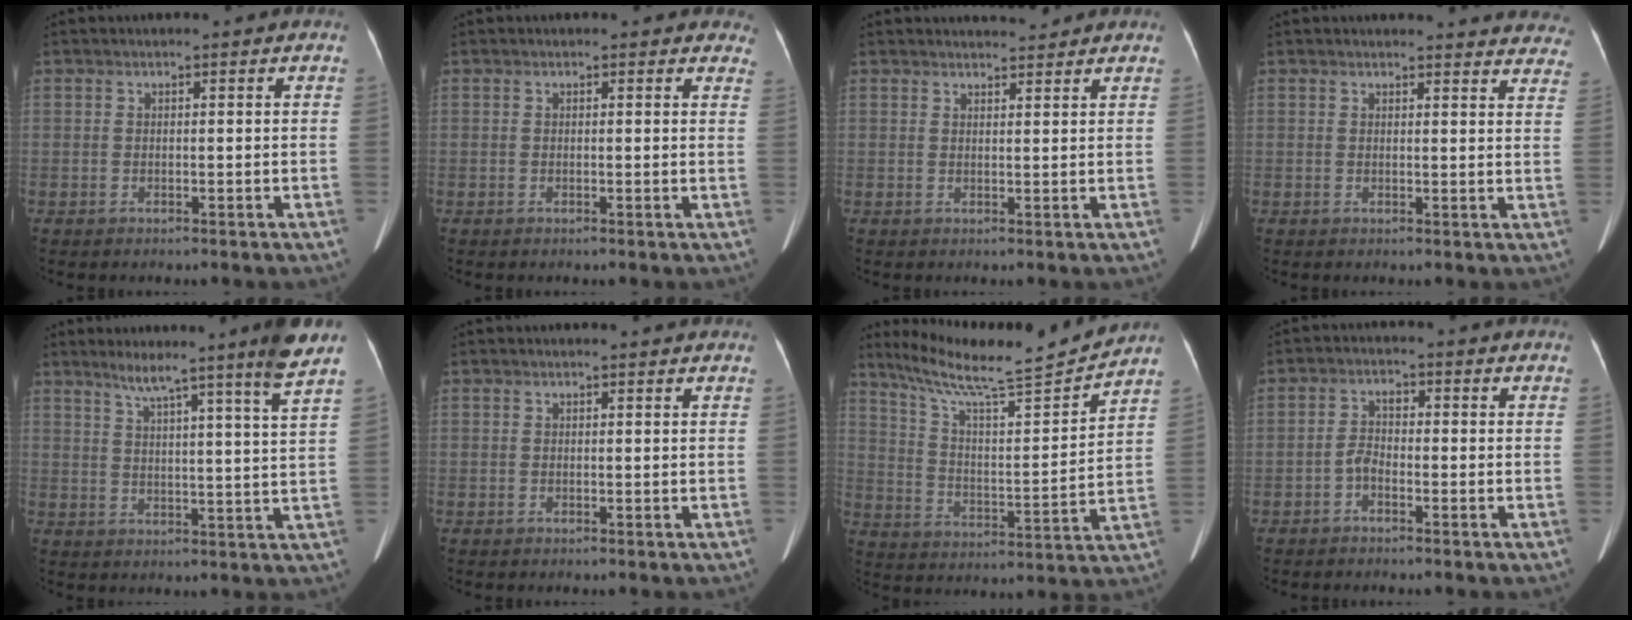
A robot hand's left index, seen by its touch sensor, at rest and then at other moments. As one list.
[{"total": 3.4, "force": [2.9, 1.8, 0.5], "torque": [0.019, -0.008, 0.004]}, {"total": 2.9, "force": [2.8, 0.4, 0.4], "torque": [-0.010, 0.006, 0.040]}, {"total": 16.6, "force": [16.0, 3.4, 2.8], "torque": [-0.001, -0.056, 0.150]}, {"total": 11.4, "force": [9.0, -2.4, 6.7], "torque": [-0.100, -0.017, 0.113]}, {"total": 1.3, "force": [1.3, 0.2, 0.3], "torque": [-0.015, 0.012, 0.013]}, {"total": 16.7, "force": [15.3, -0.9, 6.7], "torque": [-0.119, -0.014, 0.246]}, {"total": 2.4, "force": [-1.4, 1.0, 1.6], "torque": [-0.032, 0.005, -0.028]}]